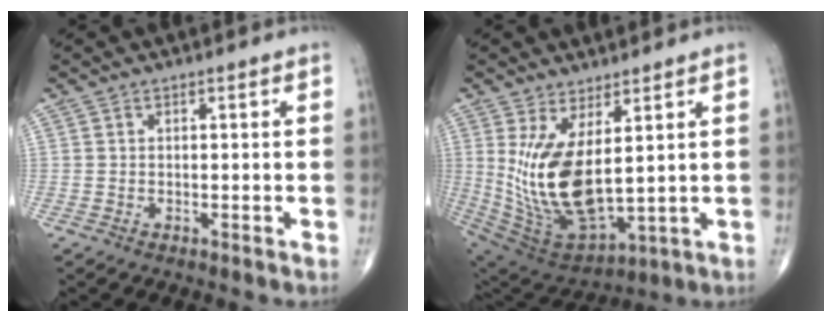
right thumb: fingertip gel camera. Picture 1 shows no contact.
{"total": 15.7, "force": [2.9, 6.8, 13.8], "torque": [-0.280, -0.038, 0.082]}